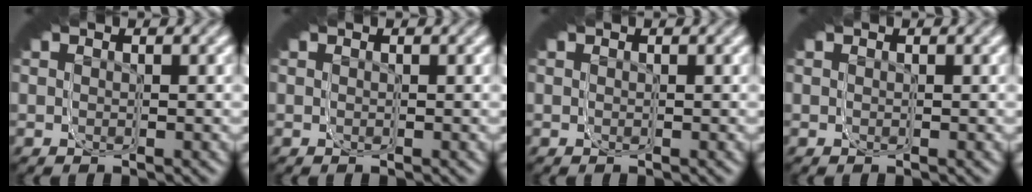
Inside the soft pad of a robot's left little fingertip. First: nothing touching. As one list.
[{"total": 0.0}, {"total": 0.0}, {"total": 0.0}]